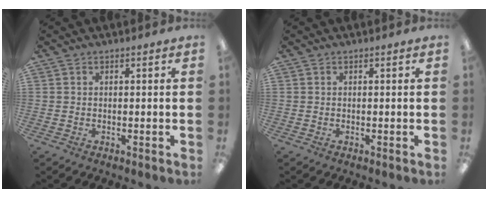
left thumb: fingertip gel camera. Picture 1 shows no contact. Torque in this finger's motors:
{"motor_torque": [0.00, 0.00, 0.01, -0.01, 0.00]}